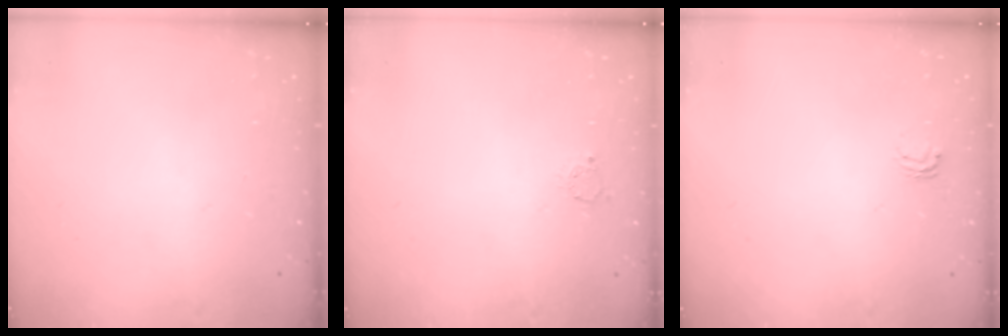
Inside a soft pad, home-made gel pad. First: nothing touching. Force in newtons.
{"total": 2.6, "press": 2.6, "slide": 0.3}
{"total": 3.6, "press": 3.6, "slide": 0.1}